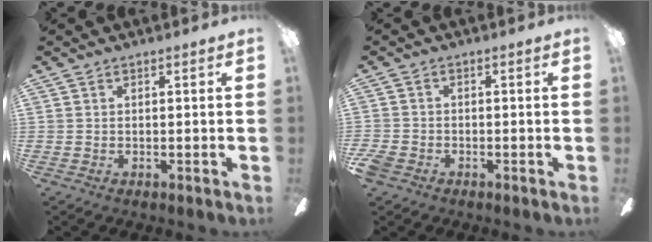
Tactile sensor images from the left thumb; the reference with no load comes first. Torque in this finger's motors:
{"motor_torque": [-0.36, 0.38, -0.08, 0.07, 0.01]}